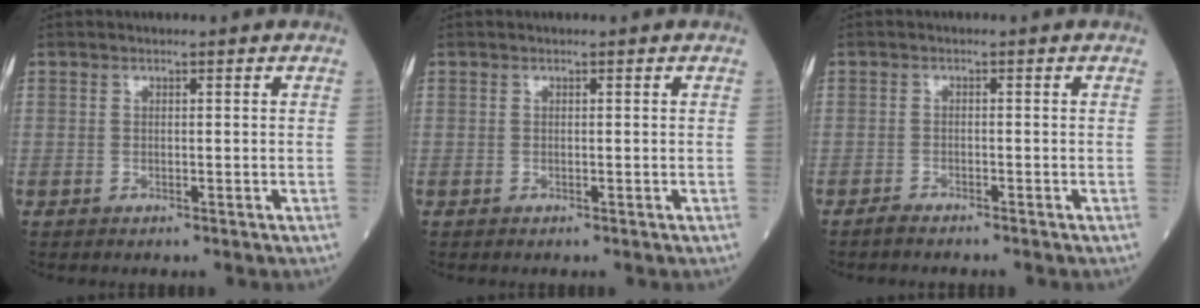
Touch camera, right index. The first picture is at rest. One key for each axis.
{"total": 0.0}
{"total": 1.7, "fx": -1.6, "fy": 0.0, "fz": 0.5, "tx": -0.017, "ty": -0.003, "tz": -0.027}